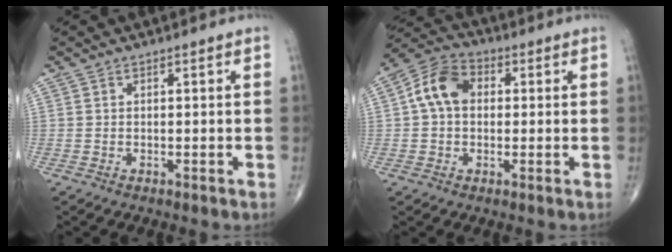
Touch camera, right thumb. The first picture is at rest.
{"total": 8.9, "force": [1.1, 6.4, 6.1], "torque": [-0.106, 0.025, 0.009]}